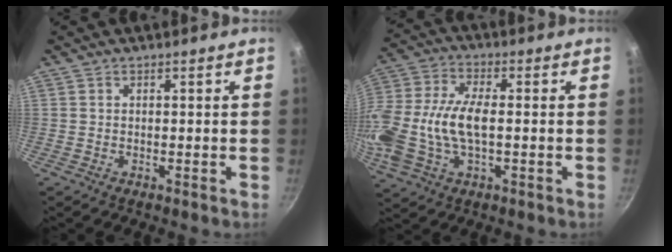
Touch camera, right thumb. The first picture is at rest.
{"total": 19.9, "force": [-1.8, 10.7, 16.6], "torque": [-0.407, 0.008, -0.028]}